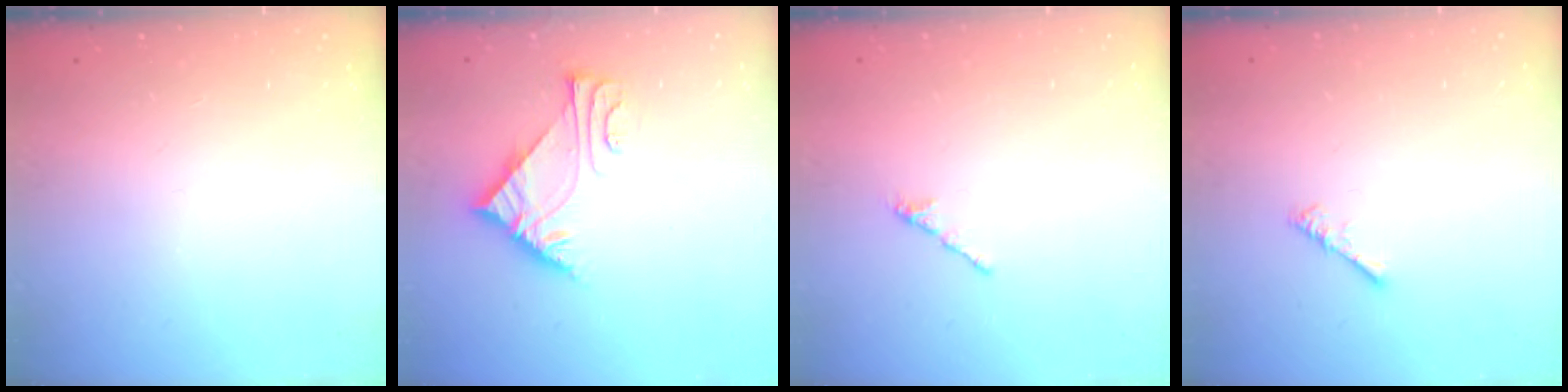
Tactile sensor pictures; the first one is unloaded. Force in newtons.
{"total": 6.0, "press": 6.0, "slide": 0.7}
{"total": 1.7, "press": 1.6, "slide": 0.5}
{"total": 0.9, "press": 0.9, "slide": 0.3}